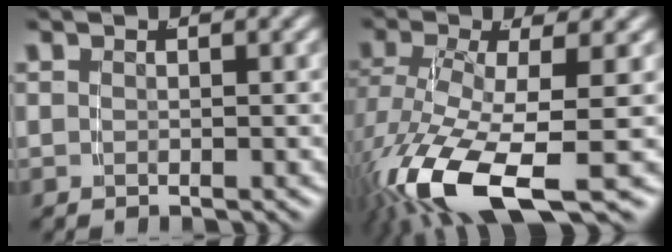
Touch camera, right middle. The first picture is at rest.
{"total": 9.2, "force": [-4.2, 3.3, 7.5], "torque": [-0.171, -0.054, -0.035]}